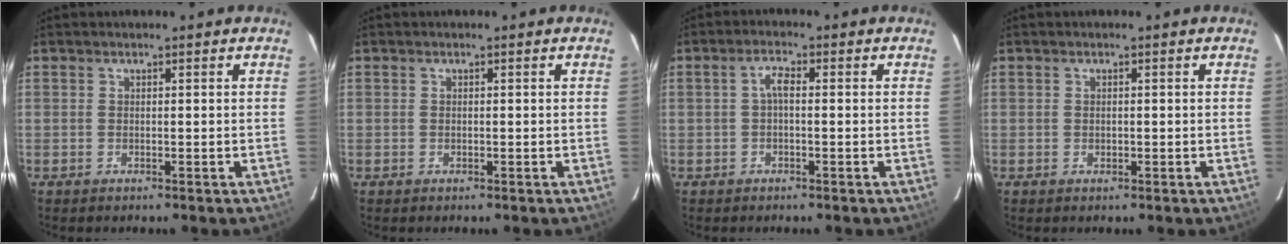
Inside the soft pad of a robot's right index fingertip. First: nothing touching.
{"total": 0.0}
{"total": 2.2, "force": [-0.2, 0.8, 2.0], "torque": [-0.043, 0.009, -0.003]}
{"total": 0.8, "force": [0.0, 0.6, 0.4], "torque": [-0.007, 0.001, 0.001]}